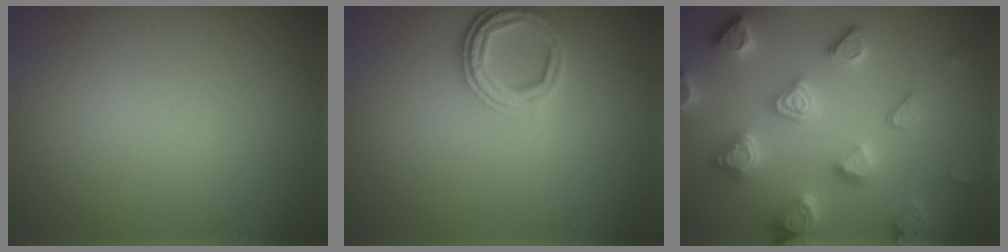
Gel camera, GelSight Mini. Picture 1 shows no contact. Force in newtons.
{"total": 3.6, "press": 2.8, "slide": 2.3}
{"total": 6.7, "press": 6.5, "slide": 1.4}